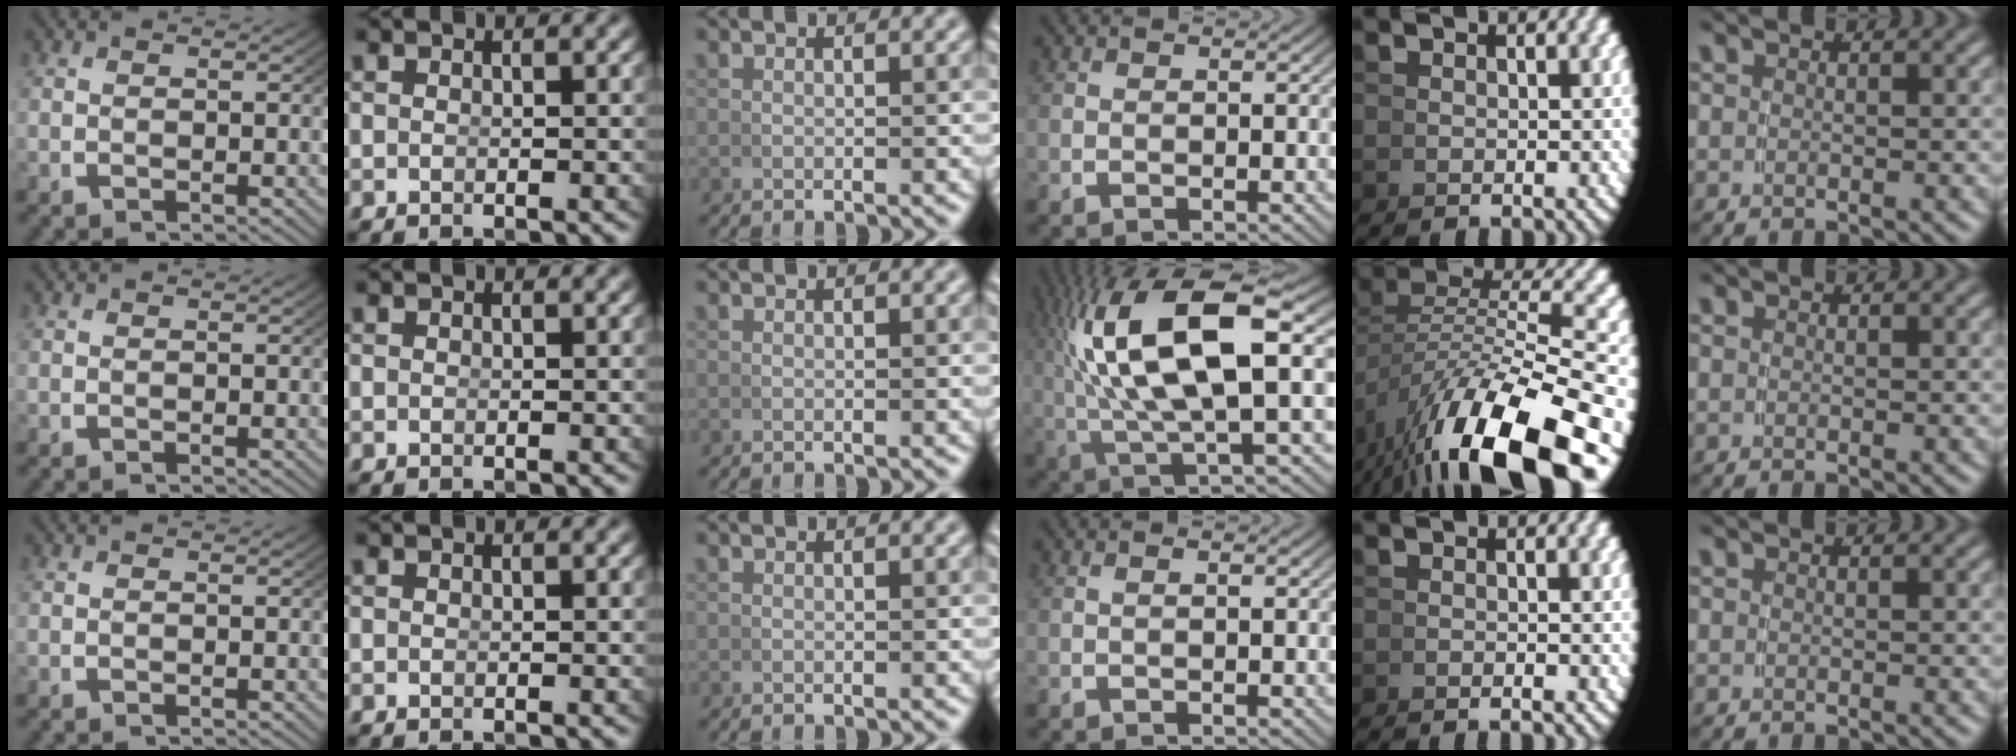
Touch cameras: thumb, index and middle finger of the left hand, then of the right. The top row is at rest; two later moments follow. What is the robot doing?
{"motion": "lift_and_place", "object": "cup"}